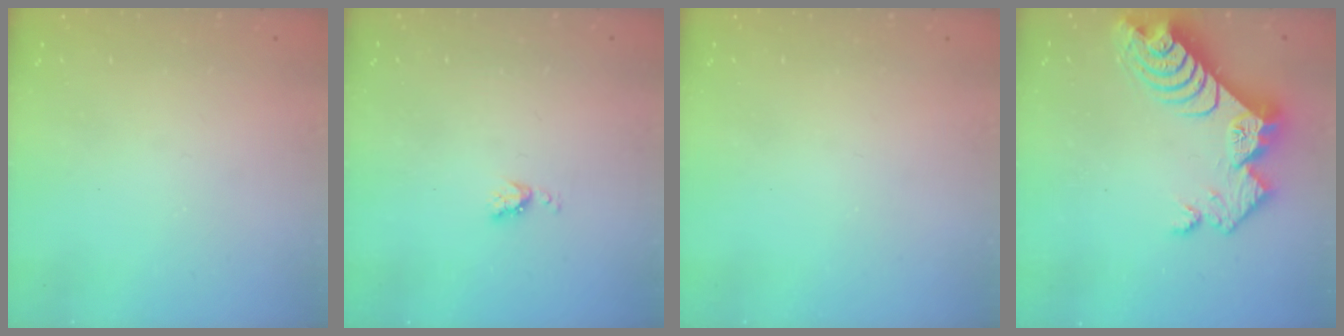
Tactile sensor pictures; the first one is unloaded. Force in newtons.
{"total": 4.4, "press": 4.3, "slide": 0.6}
{"total": 0.0}
{"total": 11.9, "press": 11.9, "slide": 1.1}